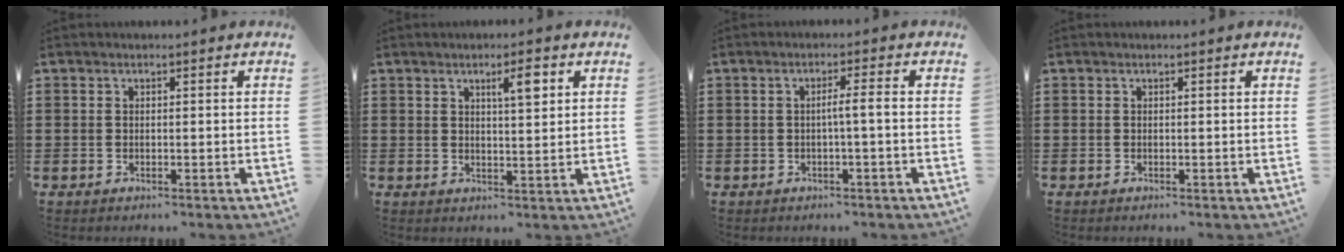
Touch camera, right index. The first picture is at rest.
{"total": 4.0, "force": [1.9, 0.9, 3.5], "torque": [-0.049, -0.002, 0.024]}
{"total": 2.4, "force": [-0.4, -0.2, 2.3], "torque": [-0.042, -0.003, -0.012]}
{"total": 0.0}